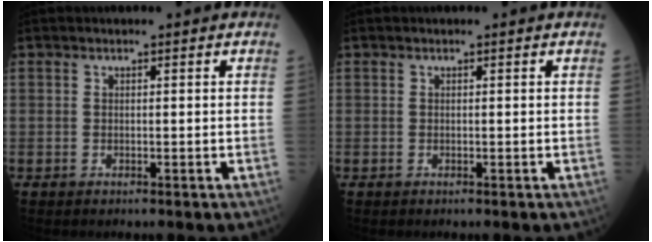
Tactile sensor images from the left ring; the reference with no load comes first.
{"total": 0.0}